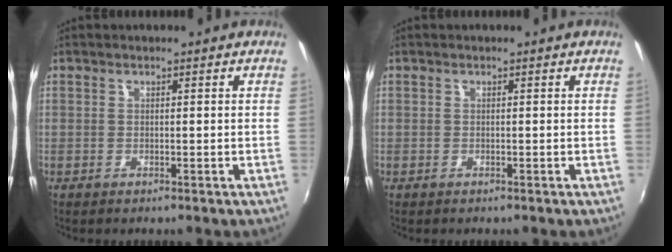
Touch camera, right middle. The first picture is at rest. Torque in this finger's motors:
{"motor_torque": [0.29, -0.44, 0.03, 0.02]}